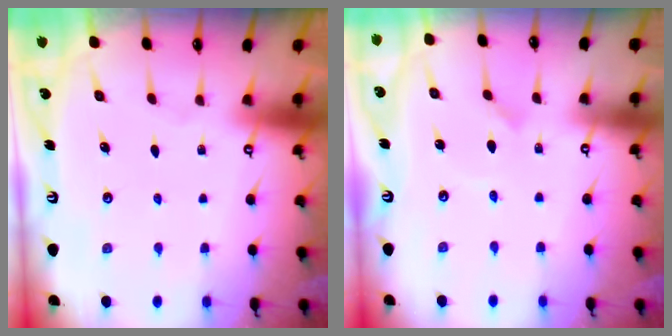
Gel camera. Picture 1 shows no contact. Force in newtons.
{"total": 2.0, "press": 2.0, "slide": 0.2}